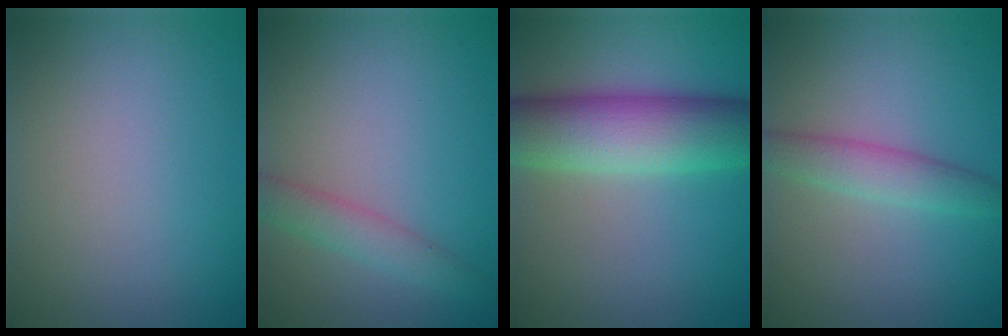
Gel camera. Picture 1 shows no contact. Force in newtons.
{"total": 2.4, "press": 2.4, "slide": 0.1}
{"total": 8.8, "press": 8.8, "slide": 0.1}
{"total": 2.9, "press": 2.9, "slide": 0.2}